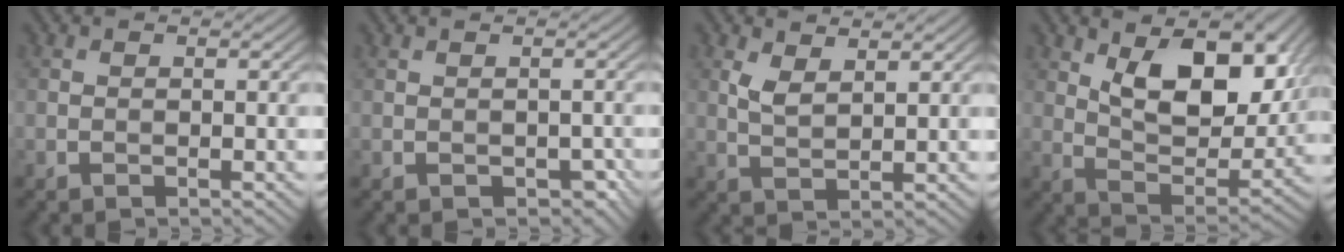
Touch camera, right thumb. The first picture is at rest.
{"total": 1.5, "force": [-0.6, 0.9, 1.0], "torque": [-0.018, -0.007, -0.003]}
{"total": 3.0, "force": [1.8, 1.1, 2.2], "torque": [-0.058, -0.003, 0.040]}
{"total": 13.4, "force": [5.6, 6.5, 10.4], "torque": [-0.167, -0.010, 0.088]}